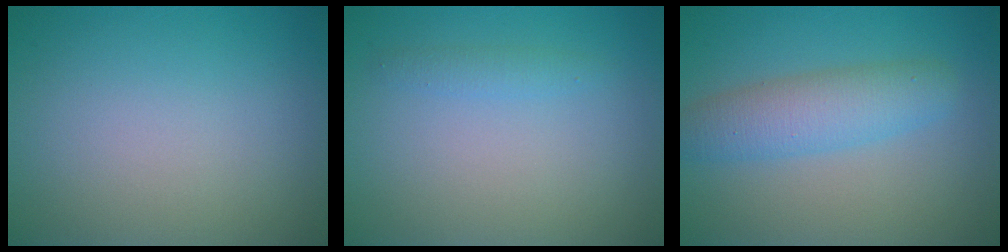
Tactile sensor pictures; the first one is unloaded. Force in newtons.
{"total": 1.1, "press": 1.1, "slide": 0.1}
{"total": 4.1, "press": 4.1, "slide": 0.1}